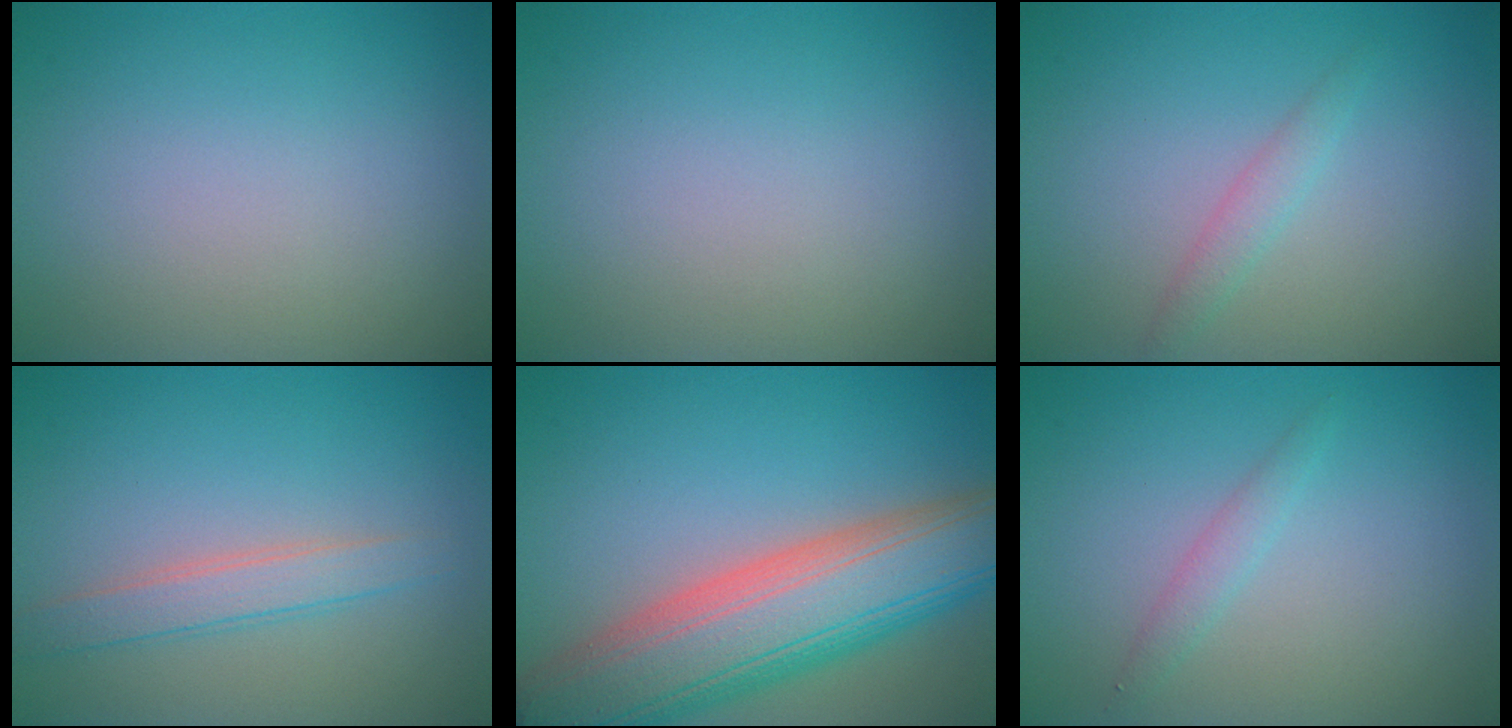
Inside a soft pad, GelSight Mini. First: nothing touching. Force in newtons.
{"total": 0.0}
{"total": 1.4, "press": 1.4, "slide": 0.0}
{"total": 2.4, "press": 2.4, "slide": 0.1}
{"total": 11.7, "press": 11.6, "slide": 0.7}
{"total": 1.2, "press": 1.2, "slide": 0.1}